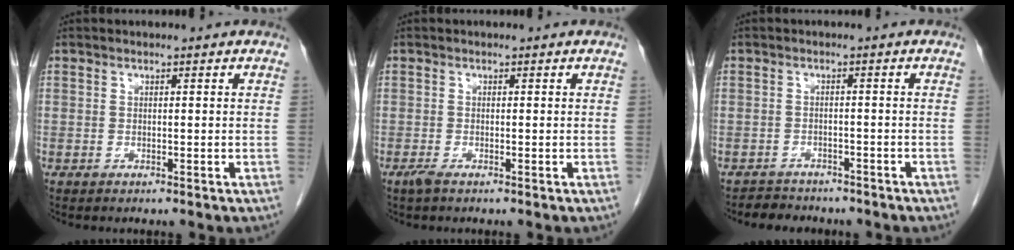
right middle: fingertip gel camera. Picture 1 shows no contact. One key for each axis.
{"total": 1.1, "fx": -0.8, "fy": 0.1, "fz": 0.7, "tx": -0.023, "ty": -0.004, "tz": -0.016}
{"total": 4.8, "fx": -4.2, "fy": 2.2, "fz": 0.7, "tx": -0.015, "ty": 0.003, "tz": -0.053}